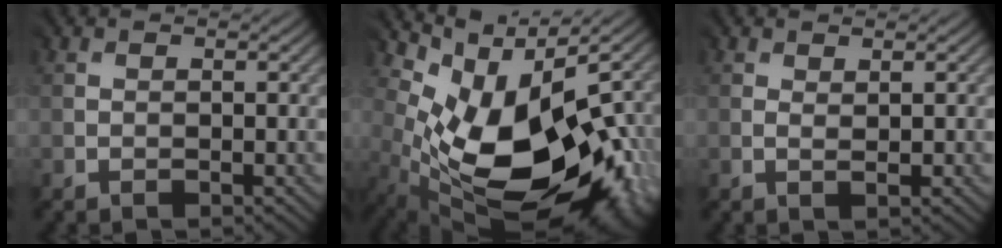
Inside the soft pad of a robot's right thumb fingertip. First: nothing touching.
{"total": 13.5, "force": [-2.4, 7.1, 11.2], "torque": [-0.161, -0.029, -0.019]}
{"total": 0.7, "force": [0.7, -0.3, 0.0], "torque": [-0.002, 0.002, 0.014]}